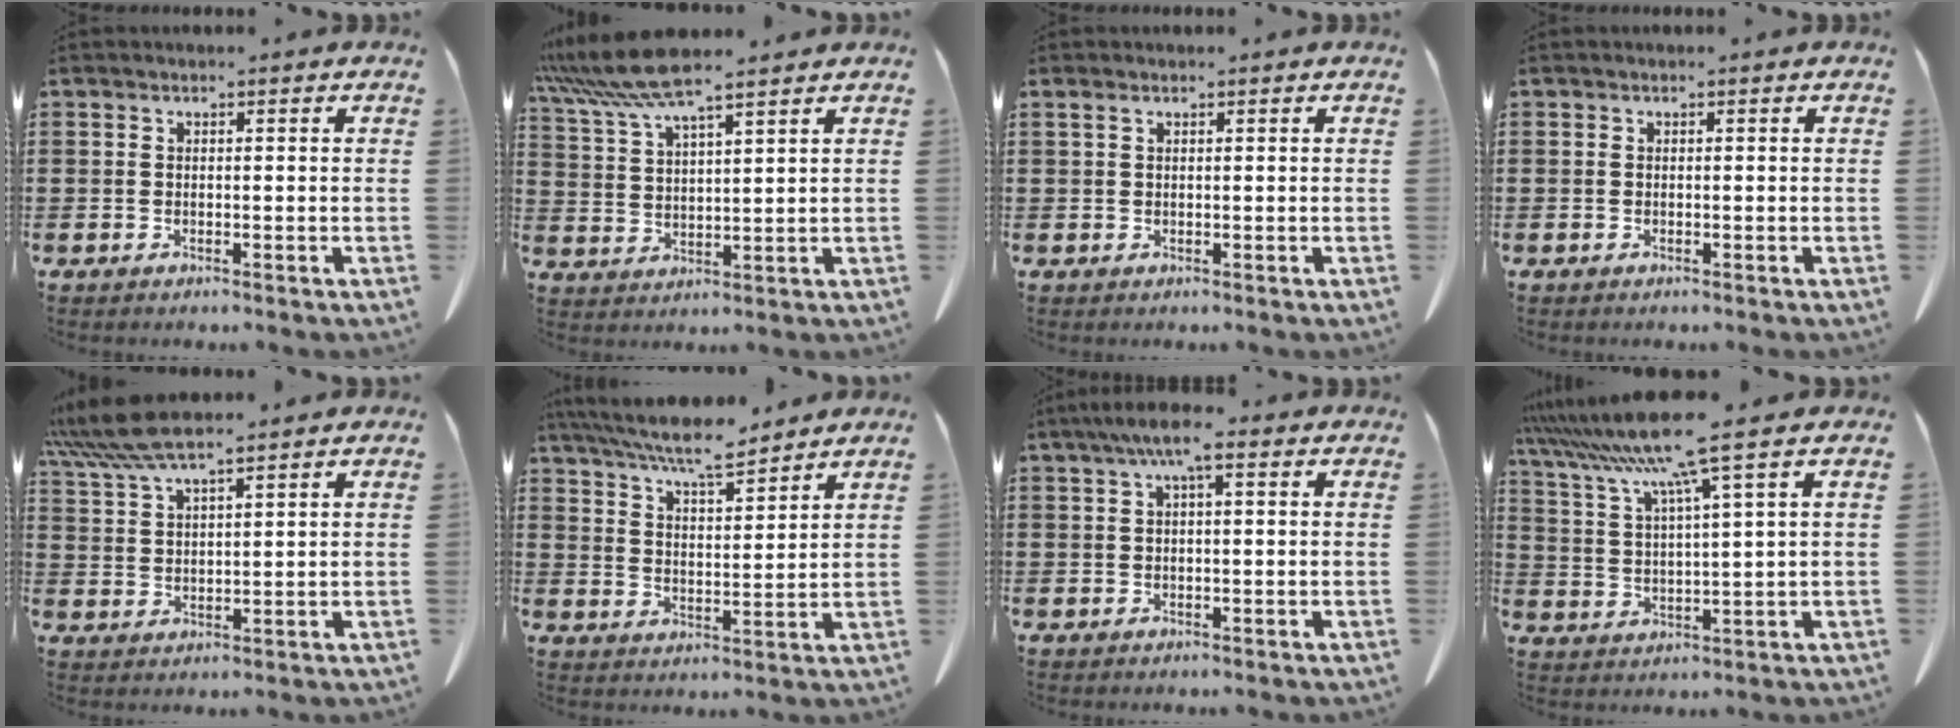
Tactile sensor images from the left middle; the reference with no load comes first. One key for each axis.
{"total": 7.8, "fx": 6.3, "fy": 0.5, "fz": 4.6, "tx": -0.116, "ty": -0.021, "tz": 0.111}
{"total": 0.9, "fx": 0.5, "fy": 0.3, "fz": 0.7, "tx": -0.017, "ty": 0.002, "tz": 0.009}
{"total": 0.0}
{"total": 7.3, "fx": 5.9, "fy": 1.0, "fz": 4.2, "tx": -0.105, "ty": -0.012, "tz": 0.107}
{"total": 8.6, "fx": 7.4, "fy": 0.9, "fz": 4.2, "tx": -0.104, "ty": -0.029, "tz": 0.132}
{"total": 5.0, "fx": 1.9, "fy": 1.0, "fz": 4.5, "tx": -0.087, "ty": 0.009, "tz": 0.031}
{"total": 9.6, "fx": 6.5, "fy": -0.4, "fz": 7.1, "tx": -0.165, "ty": -0.032, "tz": 0.105}